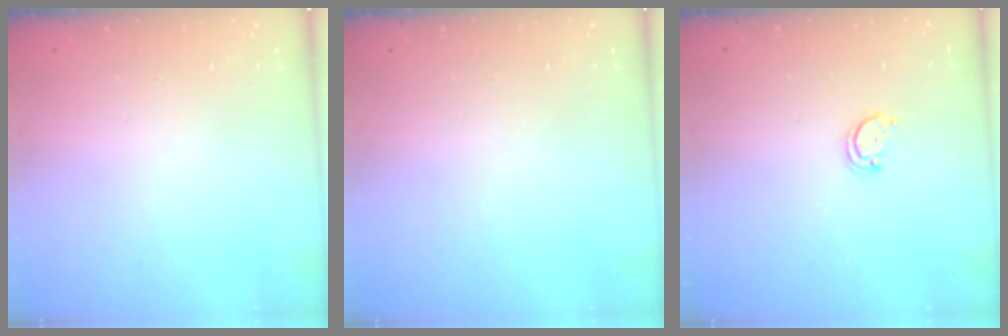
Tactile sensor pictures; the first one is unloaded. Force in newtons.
{"total": 0.0}
{"total": 1.9, "press": 1.9, "slide": 0.2}